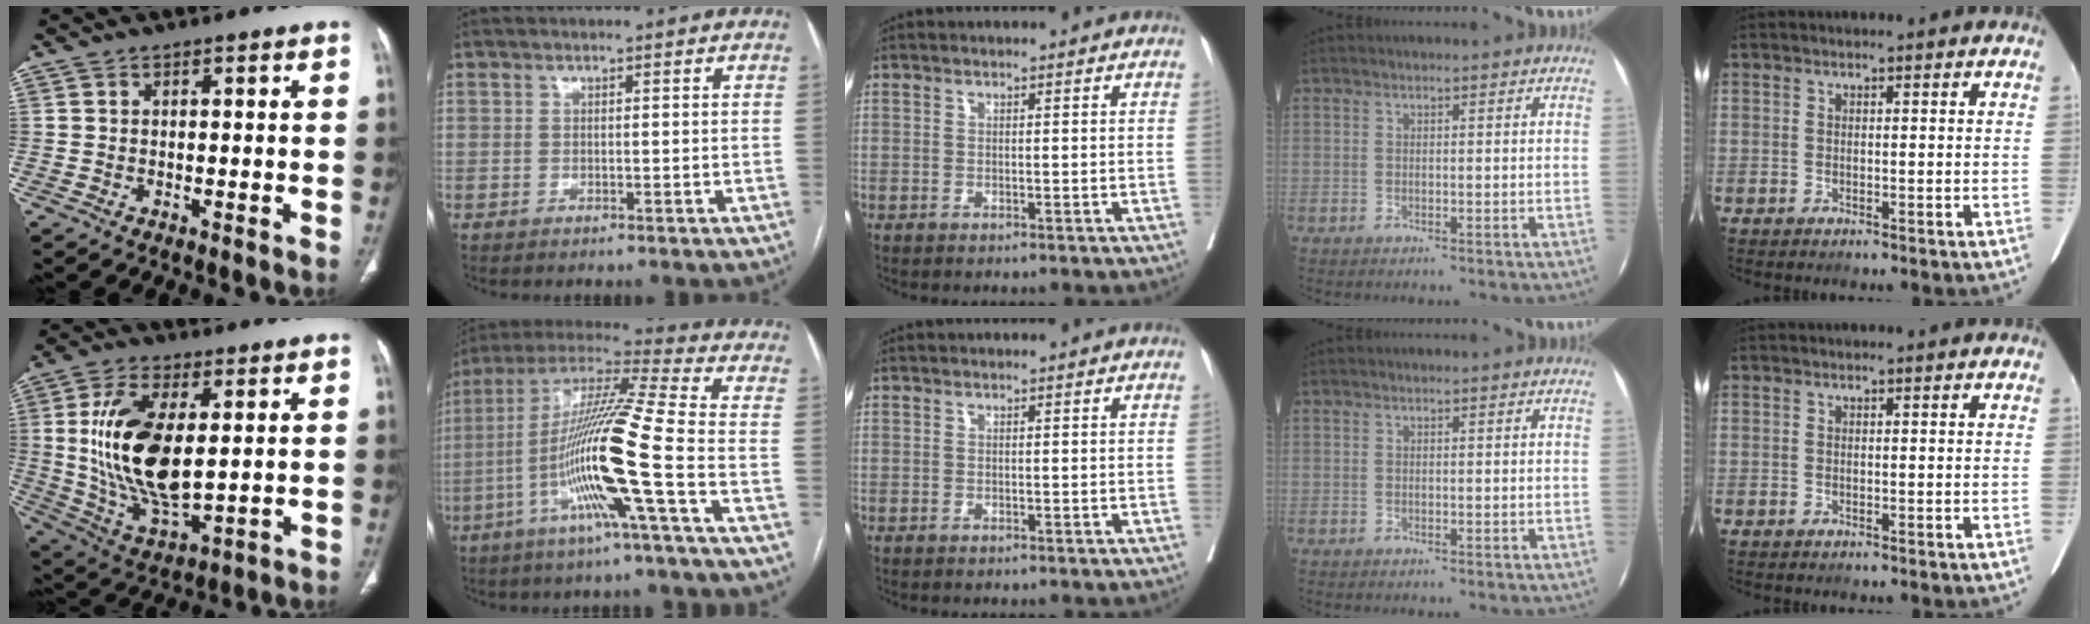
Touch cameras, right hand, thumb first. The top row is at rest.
{"thumb": {"total": 18.4, "force": [2.5, 9.0, 15.8], "torque": [-0.301, -0.020, 0.057]}, "index": {"total": 17.6, "force": [-5.3, -1.4, 16.7], "torque": [-0.324, -0.005, -0.112]}}